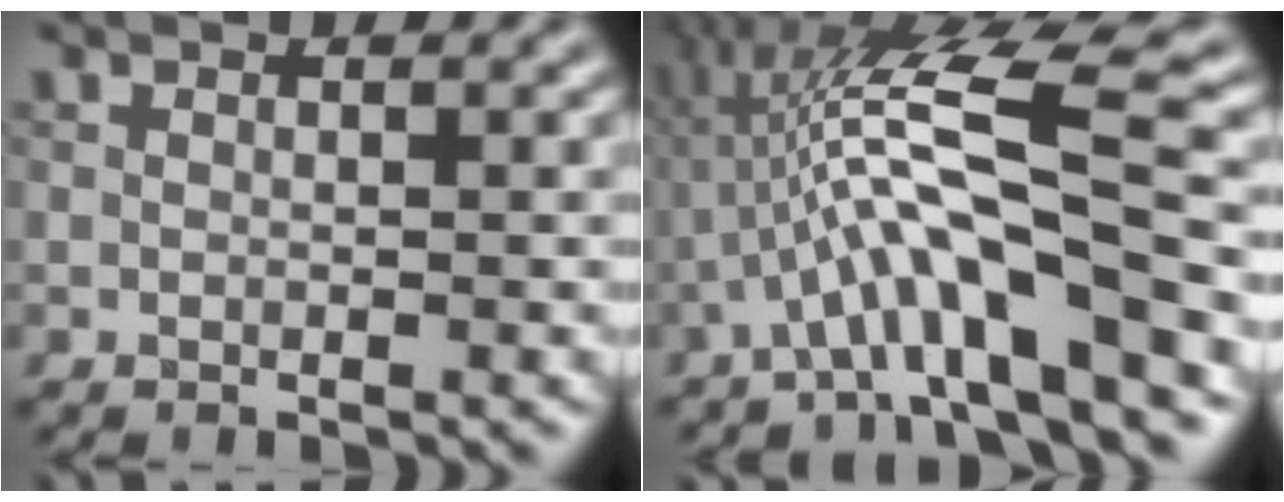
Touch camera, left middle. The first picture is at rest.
{"total": 10.1, "force": [-2.5, 1.9, 9.6], "torque": [-0.163, 0.028, -0.046]}